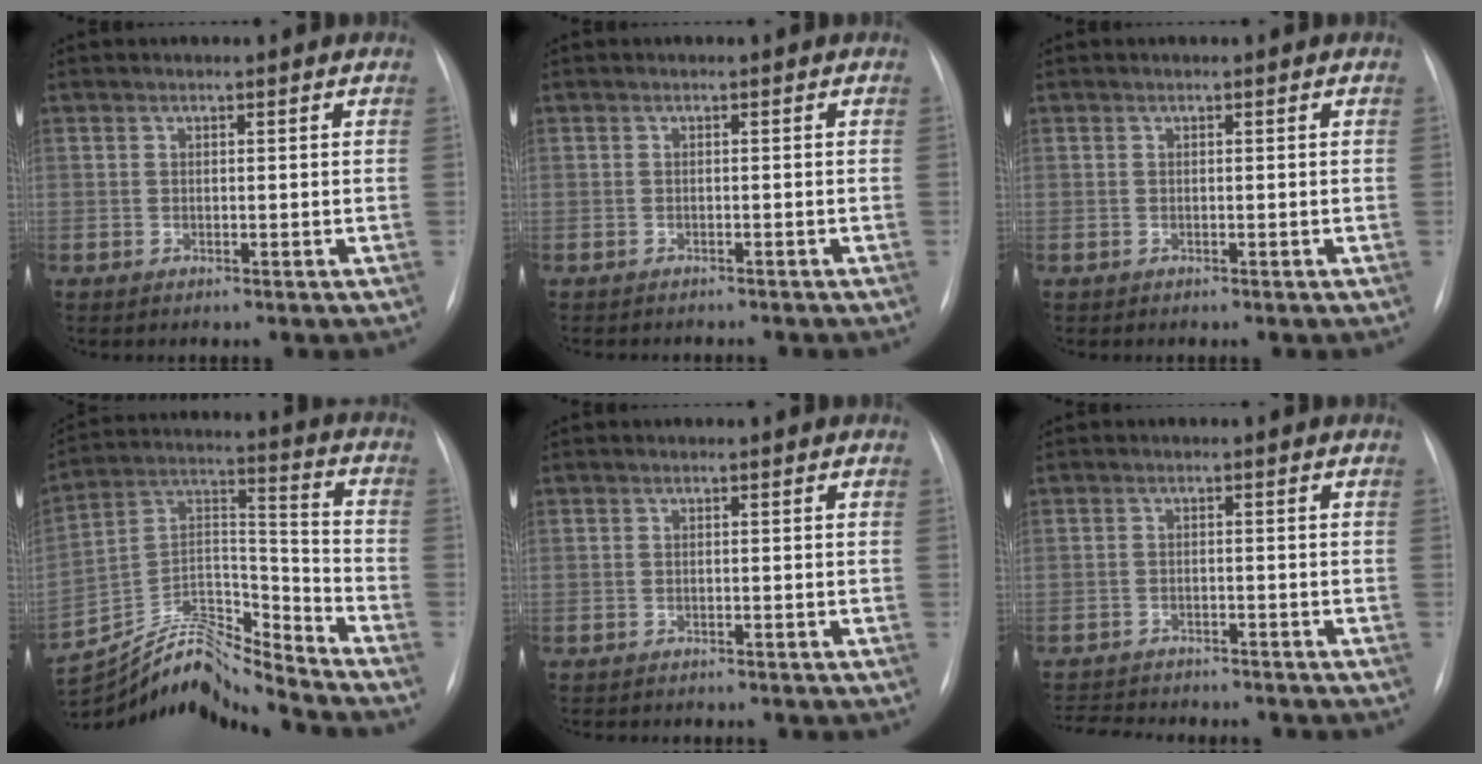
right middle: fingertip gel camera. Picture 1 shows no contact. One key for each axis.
{"total": 4.3, "fx": -3.9, "fy": 1.2, "fz": 1.4, "tx": -0.014, "ty": -0.003, "tz": -0.045}
{"total": 0.0}
{"total": 18.9, "fx": -18.4, "fy": 1.1, "fz": 4.3, "tx": -0.081, "ty": 0.057, "tz": -0.320}
{"total": 5.2, "fx": -4.7, "fy": 1.4, "fz": 1.8, "tx": -0.020, "ty": -0.002, "tz": -0.058}
{"total": 11.6, "fx": -10.6, "fy": 3.0, "fz": 3.7, "tx": -0.076, "ty": 0.001, "tz": -0.141}